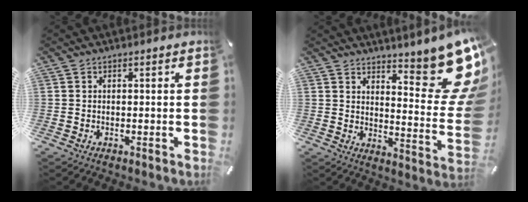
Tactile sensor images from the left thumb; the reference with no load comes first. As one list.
[{"total": 16.9, "force": [11.3, 5.8, 11.2], "torque": [-0.125, -0.107, 0.190]}]